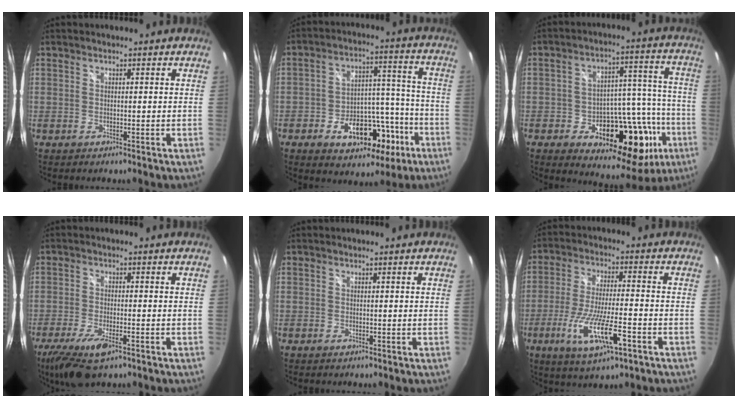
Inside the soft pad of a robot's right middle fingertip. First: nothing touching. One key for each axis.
{"total": 15.5, "fx": -7.7, "fy": 9.6, "fz": 9.3, "tx": -0.158, "ty": 0.043, "tz": -0.097}
{"total": 22.2, "fx": -9.0, "fy": 13.0, "fz": 15.6, "tx": -0.235, "ty": 0.020, "tz": -0.108}
{"total": 8.9, "fx": -5.5, "fy": 2.7, "fz": 6.5, "tx": -0.153, "ty": -0.032, "tz": -0.101}
{"total": 0.0}
{"total": 12.9, "fx": -5.7, "fy": 2.8, "fz": 11.2, "tx": -0.225, "ty": -0.024, "tz": -0.099}